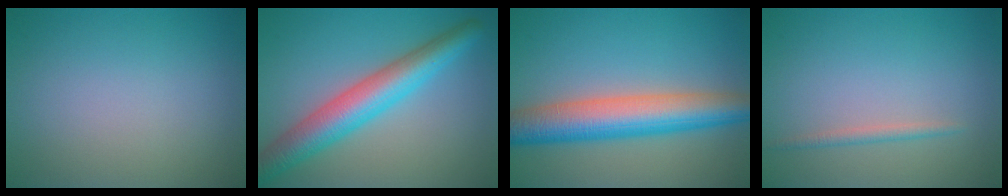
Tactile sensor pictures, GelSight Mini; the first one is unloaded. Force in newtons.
{"total": 6.6, "press": 6.6, "slide": 0.0}
{"total": 8.1, "press": 8.1, "slide": 0.4}
{"total": 1.1, "press": 1.1, "slide": 0.1}